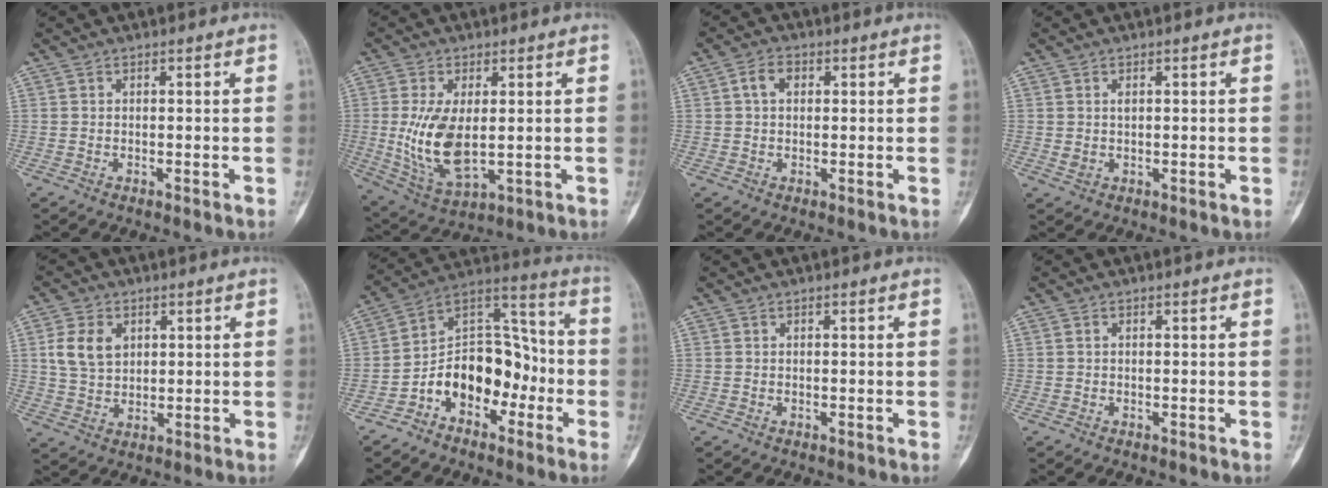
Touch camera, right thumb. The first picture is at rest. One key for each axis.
{"total": 11.9, "fx": 0.1, "fy": 6.0, "fz": 10.3, "tx": -0.205, "ty": -0.013, "tz": 0.018}
{"total": 3.6, "fx": 0.8, "fy": 2.5, "fz": 2.5, "tx": -0.042, "ty": 0.011, "tz": 0.013}
{"total": 1.9, "fx": 0.5, "fy": 1.1, "fz": 1.5, "tx": -0.027, "ty": -0.001, "tz": 0.013}
{"total": 7.5, "fx": 2.3, "fy": 5.4, "fz": 4.7, "tx": -0.076, "ty": -0.006, "tz": 0.048}
{"total": 15.1, "fx": -5.3, "fy": 10.2, "fz": 9.7, "tx": -0.120, "ty": 0.078, "tz": -0.097}
{"total": 0.0}
{"total": 0.0}